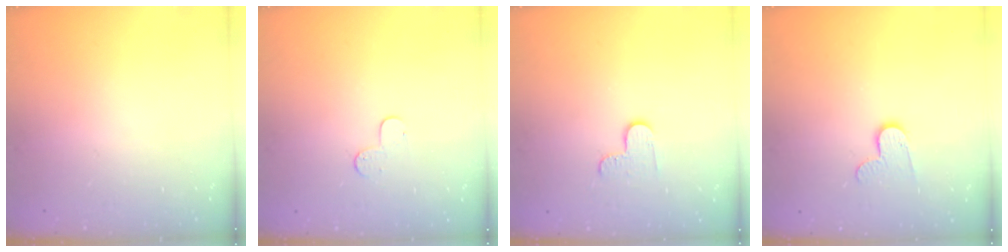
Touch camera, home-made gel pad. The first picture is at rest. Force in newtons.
{"total": 4.3, "press": 4.3, "slide": 0.4}
{"total": 5.4, "press": 5.4, "slide": 0.5}
{"total": 7.4, "press": 7.4, "slide": 0.3}